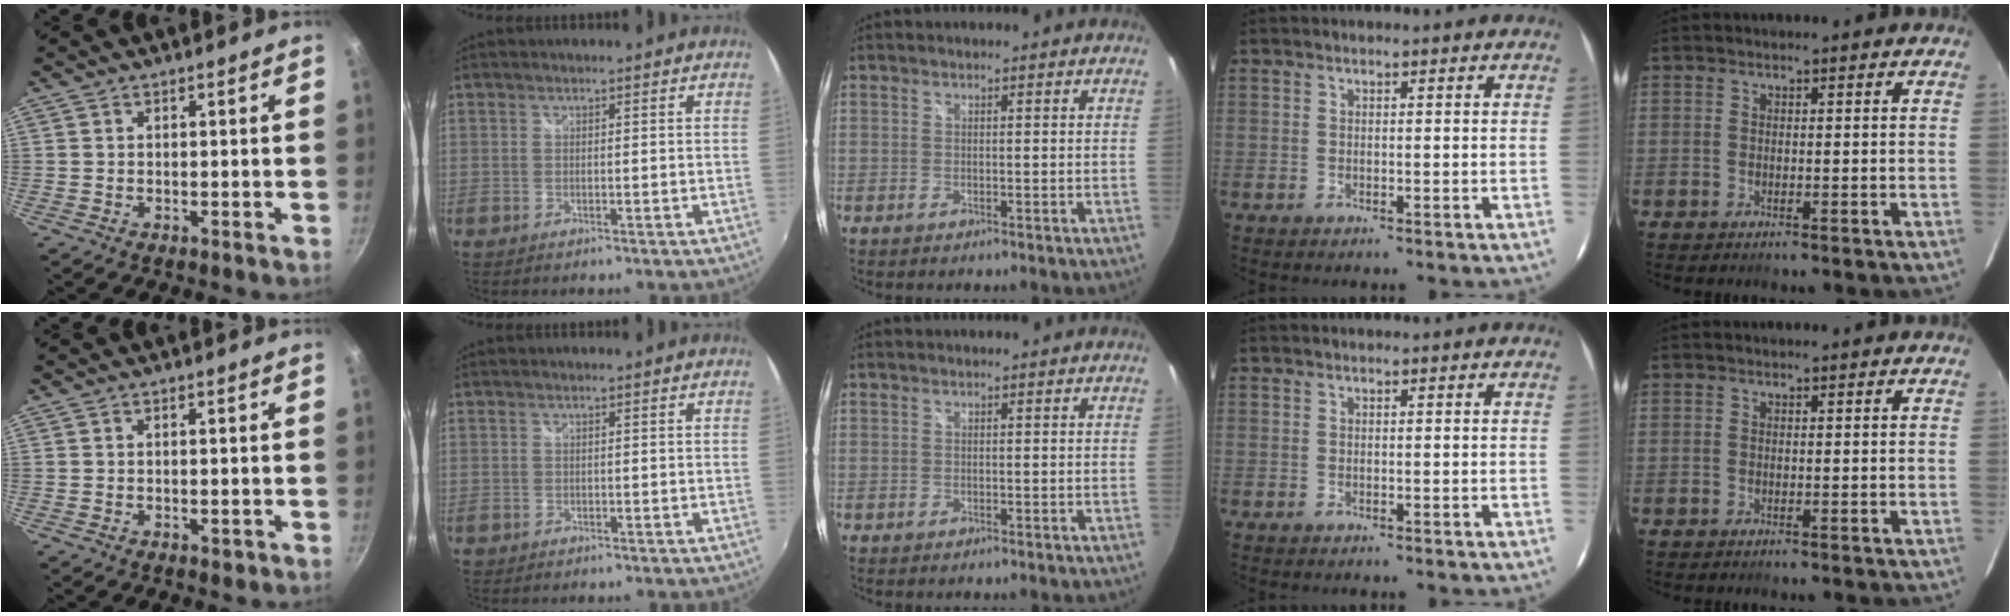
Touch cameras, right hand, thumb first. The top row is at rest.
{"thumb": {"total": 1.1, "force": [-0.5, 0.6, 0.8], "torque": [-0.009, 0.001, -0.006]}, "index": {"total": 0.6, "force": [-0.2, 0.6, 0.0], "torque": [-0.001, 0.000, -0.002]}}